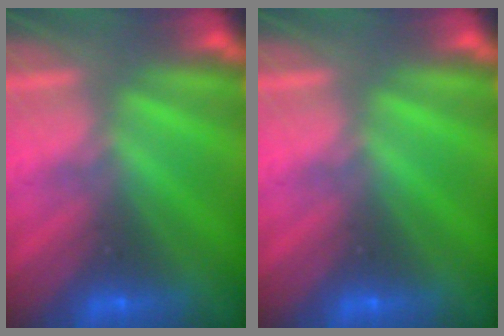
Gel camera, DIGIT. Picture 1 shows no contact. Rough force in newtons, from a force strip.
{"total": 0.0}